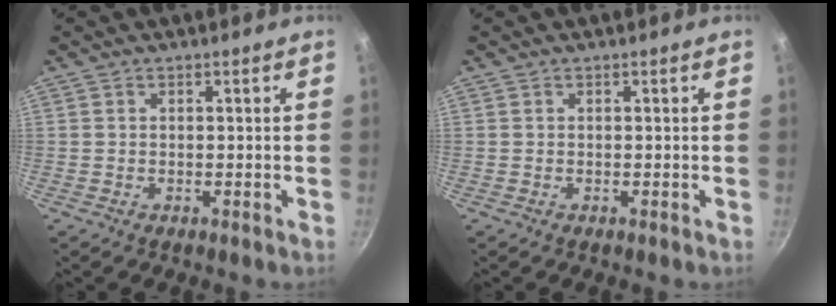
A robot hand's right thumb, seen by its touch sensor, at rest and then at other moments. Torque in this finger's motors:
{"motor_torque": [0.00, 0.00, 0.02, 0.02, 0.00]}